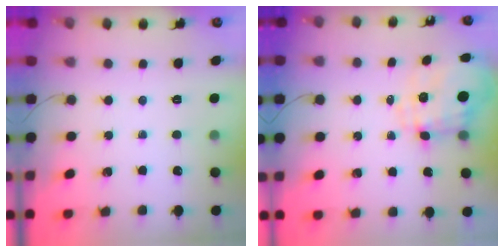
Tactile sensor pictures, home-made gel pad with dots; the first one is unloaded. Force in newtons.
{"total": 3.3, "press": 2.9, "slide": 1.7}